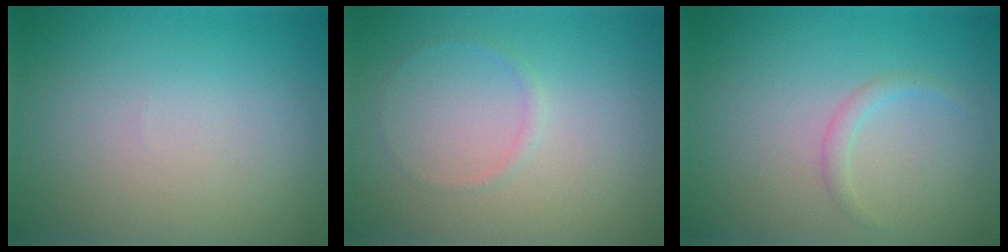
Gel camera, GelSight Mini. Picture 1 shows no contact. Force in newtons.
{"total": 0.7, "press": 0.7, "slide": 0.1}
{"total": 1.1, "press": 1.1, "slide": 0.1}